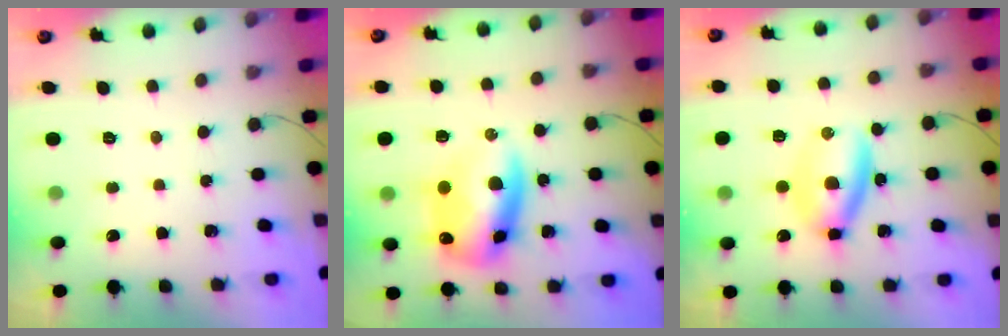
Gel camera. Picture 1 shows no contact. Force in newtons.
{"total": 13.6, "press": 13.4, "slide": 2.8}
{"total": 6.3, "press": 6.1, "slide": 1.3}